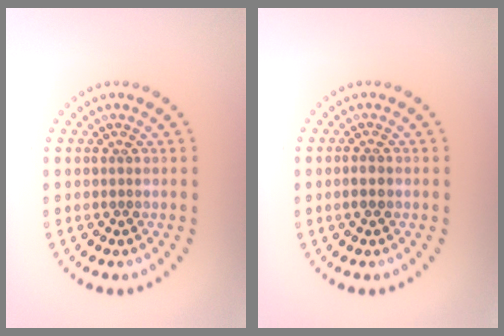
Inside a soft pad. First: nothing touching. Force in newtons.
{"total": 1.2, "press": 1.2, "slide": 0.3}